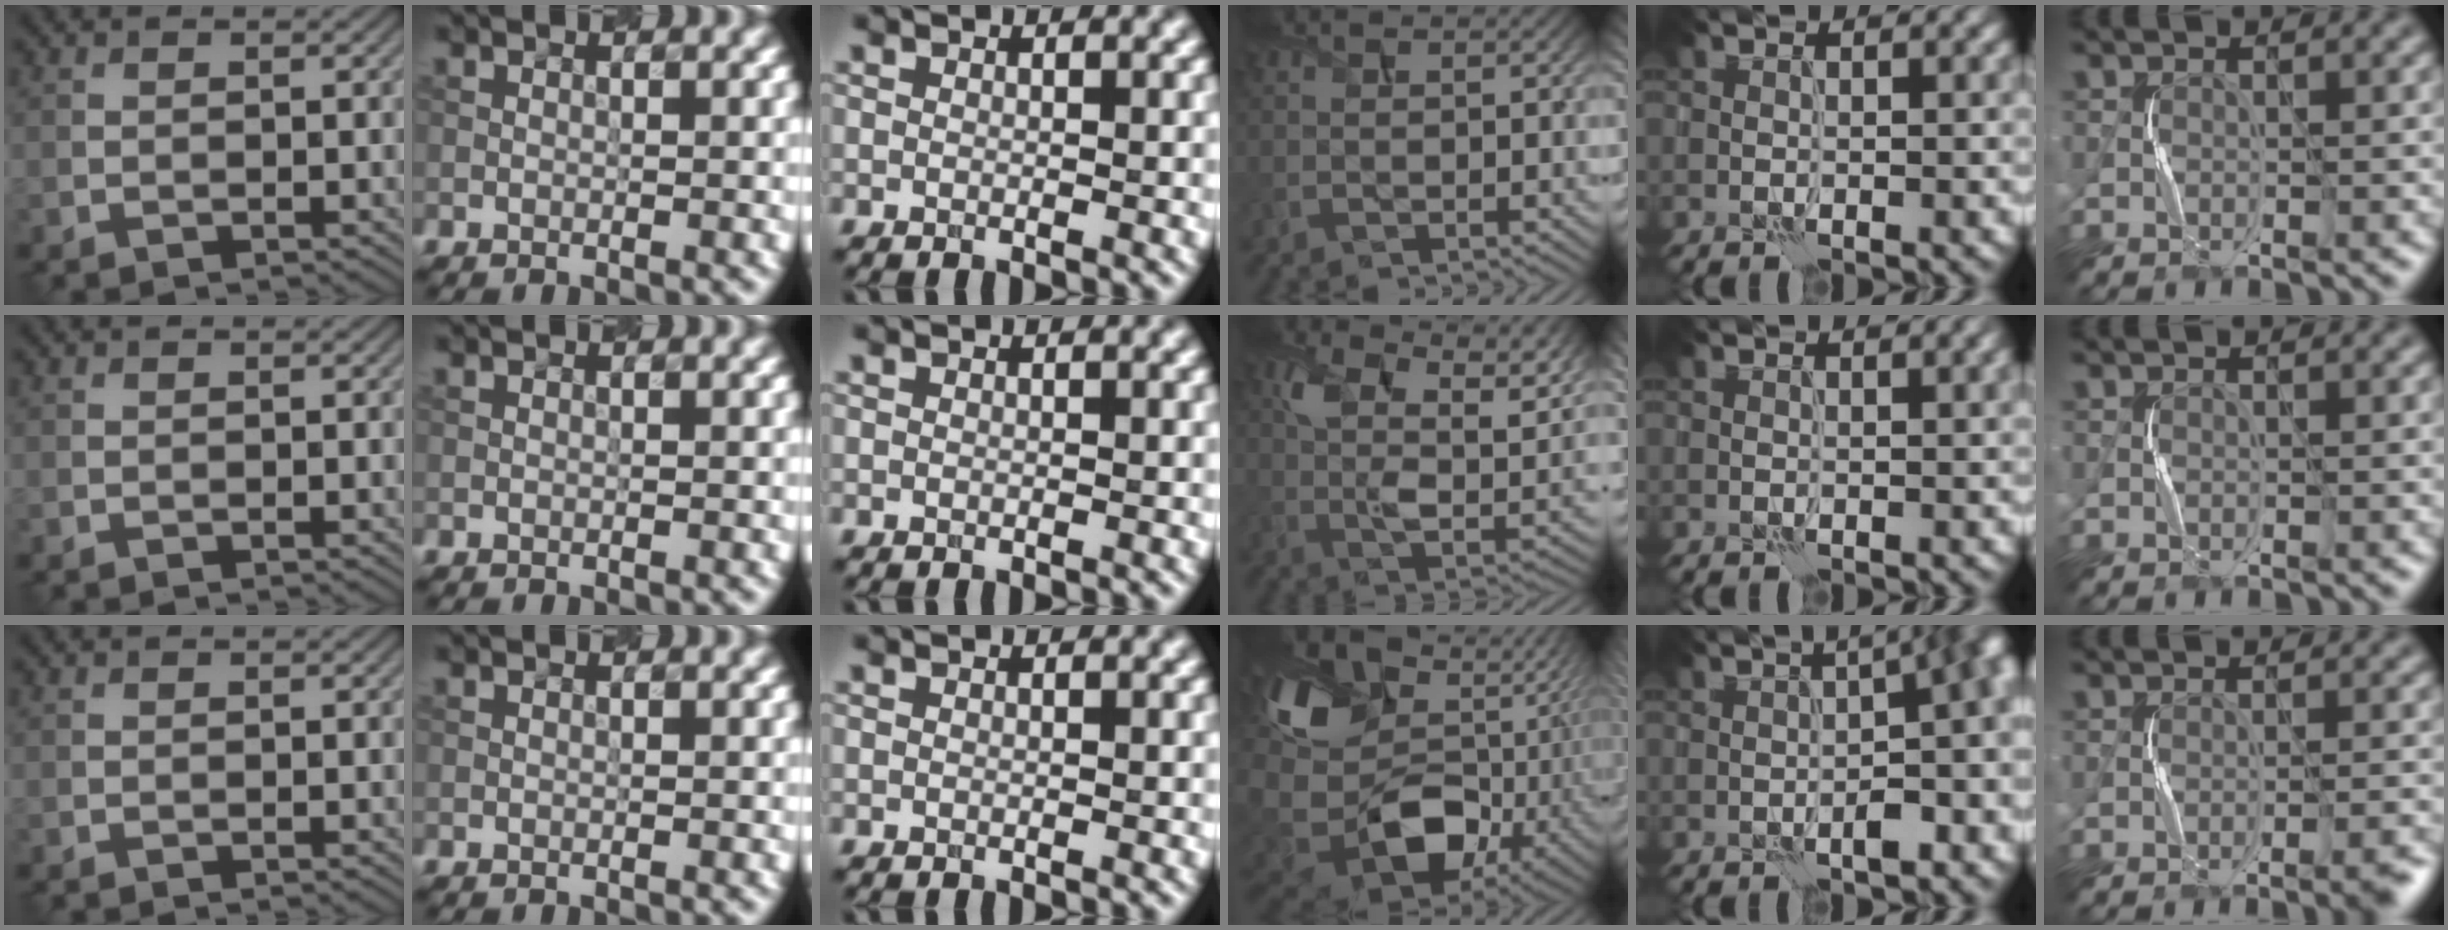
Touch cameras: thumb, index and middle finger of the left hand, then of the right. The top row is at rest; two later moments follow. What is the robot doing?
{"motion": "squeeze", "object": "stress ball aka squeeze ball"}